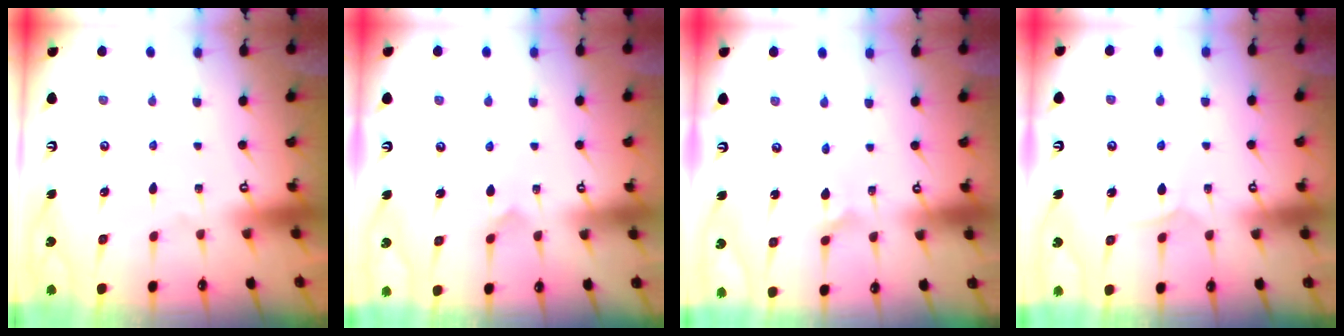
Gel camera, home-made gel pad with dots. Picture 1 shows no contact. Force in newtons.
{"total": 3.6, "press": 3.6, "slide": 0.3}
{"total": 1.7, "press": 1.7, "slide": 0.3}
{"total": 5.0, "press": 4.9, "slide": 0.4}